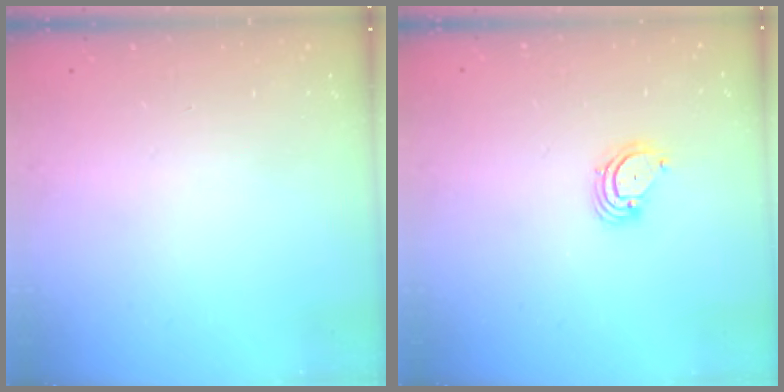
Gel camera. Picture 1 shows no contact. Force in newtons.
{"total": 3.5, "press": 3.5, "slide": 0.4}